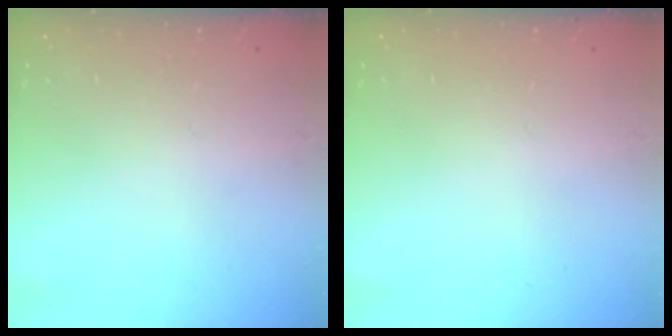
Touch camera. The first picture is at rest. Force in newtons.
{"total": 0.0}